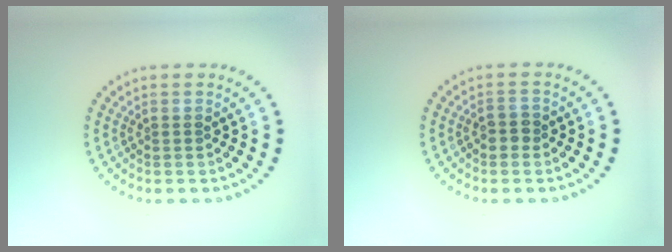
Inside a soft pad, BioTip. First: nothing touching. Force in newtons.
{"total": 1.4, "press": 1.4, "slide": 0.3}